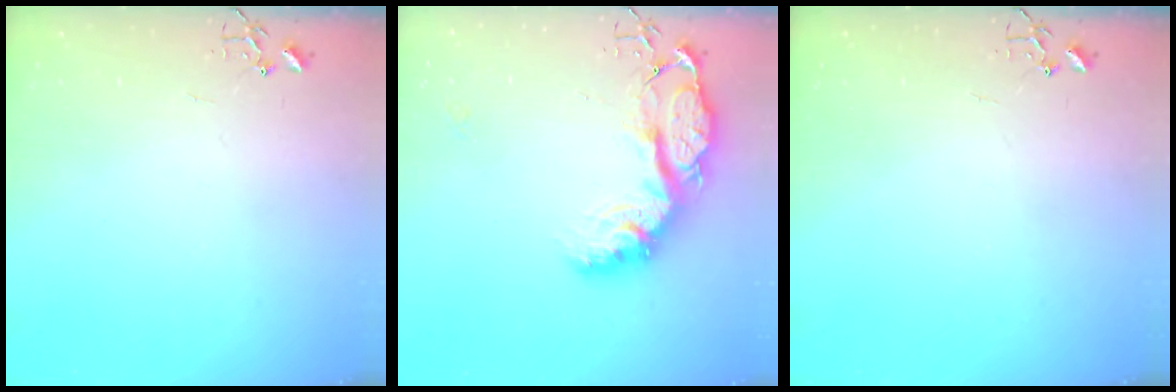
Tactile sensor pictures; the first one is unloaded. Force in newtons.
{"total": 17.3, "press": 17.3, "slide": 1.5}
{"total": 0.0}